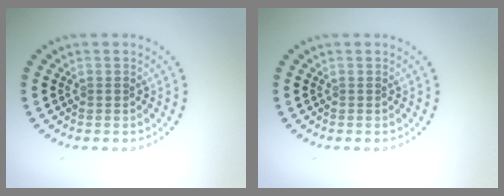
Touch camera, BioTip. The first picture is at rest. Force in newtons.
{"total": 0.0}